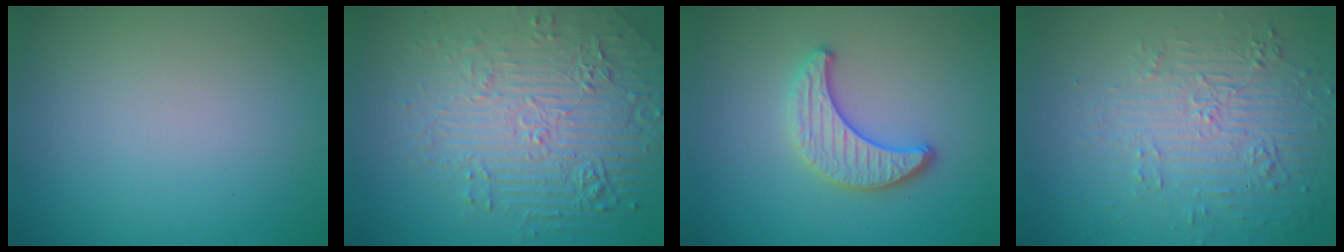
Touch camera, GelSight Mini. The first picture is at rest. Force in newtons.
{"total": 7.7, "press": 5.7, "slide": 5.2}
{"total": 3.3, "press": 3.1, "slide": 1.0}
{"total": 4.6, "press": 3.2, "slide": 3.2}